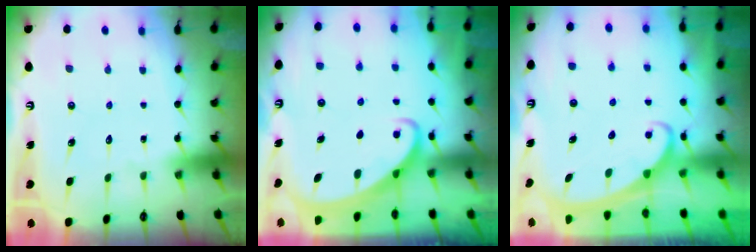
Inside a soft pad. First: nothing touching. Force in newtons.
{"total": 2.4, "press": 2.4, "slide": 0.4}
{"total": 2.4, "press": 2.4, "slide": 0.3}